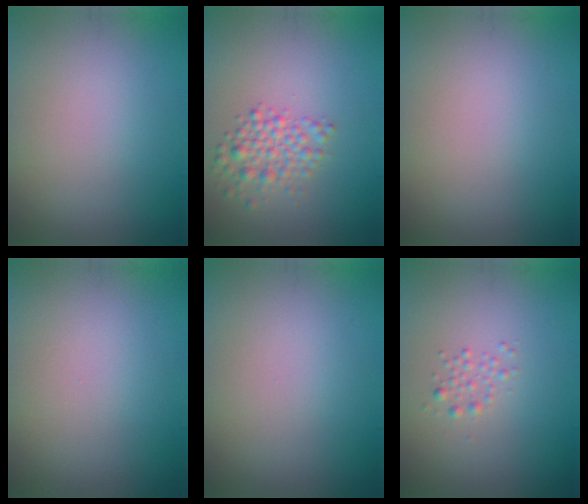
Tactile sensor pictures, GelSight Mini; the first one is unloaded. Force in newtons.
{"total": 2.8, "press": 2.8, "slide": 0.0}
{"total": 0.0}
{"total": 0.0}
{"total": 0.0}
{"total": 1.1, "press": 1.1, "slide": 0.0}